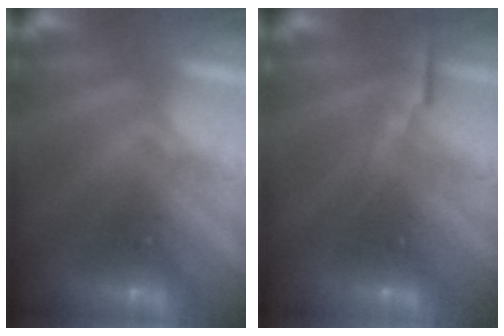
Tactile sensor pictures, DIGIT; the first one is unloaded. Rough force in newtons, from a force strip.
{"total": 2.6}